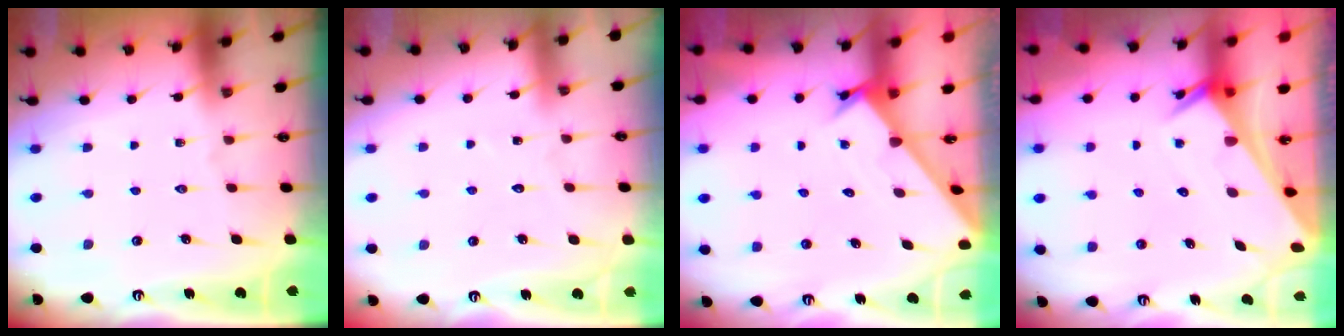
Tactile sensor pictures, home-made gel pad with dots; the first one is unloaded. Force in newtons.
{"total": 4.8, "press": 4.8, "slide": 0.5}
{"total": 1.8, "press": 1.8, "slide": 0.1}
{"total": 2.6, "press": 2.6, "slide": 0.1}